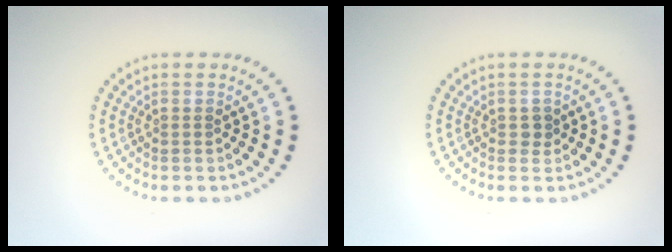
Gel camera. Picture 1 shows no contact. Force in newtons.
{"total": 1.0, "press": 0.9, "slide": 0.3}